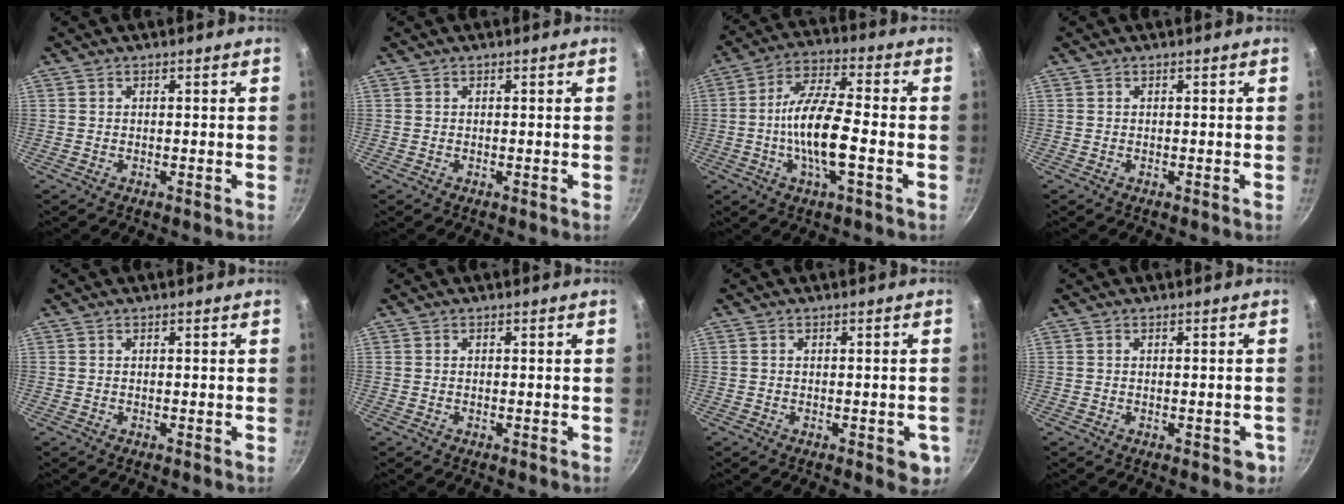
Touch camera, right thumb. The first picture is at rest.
{"total": 0.0}
{"total": 12.9, "force": [-2.5, 3.8, 12.1], "torque": [-0.223, 0.025, -0.057]}
{"total": 0.0}
{"total": 0.0}
{"total": 0.0}
{"total": 4.3, "force": [-1.5, 1.8, 3.7], "torque": [-0.022, 0.003, -0.016]}
{"total": 2.8, "force": [-1.1, 1.3, 2.3], "torque": [-0.015, 0.000, -0.013]}